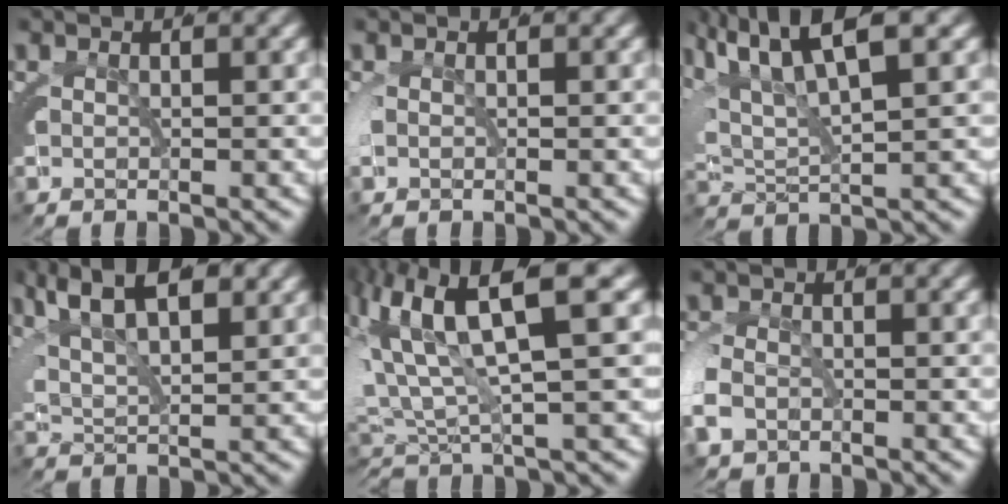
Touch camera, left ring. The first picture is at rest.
{"total": 0.6, "force": [-0.4, 0.5, 0.0], "torque": [-0.015, -0.006, -0.004]}
{"total": 7.6, "force": [3.8, 4.2, 5.1], "torque": [-0.109, 0.010, 0.057]}
{"total": 7.0, "force": [3.8, 4.0, 4.3], "torque": [-0.079, 0.015, 0.052]}
{"total": 8.9, "force": [2.3, 5.3, 6.8], "torque": [-0.142, 0.007, 0.031]}
{"total": 2.3, "force": [-1.3, 1.8, 0.4], "torque": [-0.021, -0.004, -0.024]}